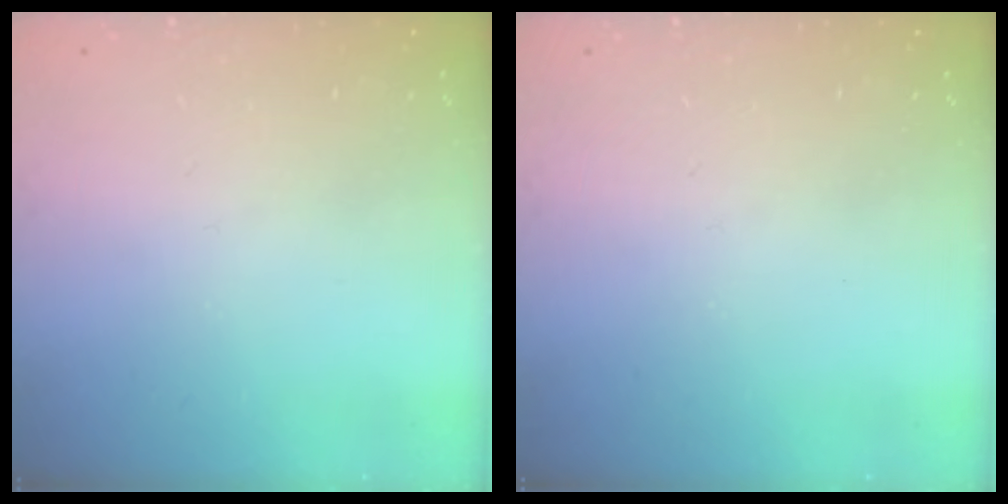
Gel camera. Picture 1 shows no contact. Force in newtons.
{"total": 0.0}